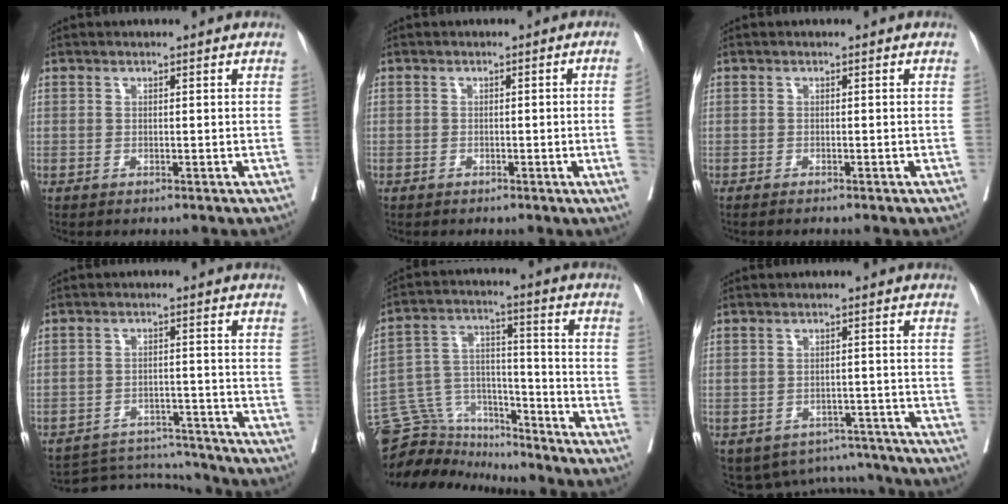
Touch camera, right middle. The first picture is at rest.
{"total": 2.6, "force": [-0.6, -0.6, 2.4], "torque": [-0.031, 0.001, -0.009]}
{"total": 1.7, "force": [-1.5, 0.0, 0.8], "torque": [-0.012, -0.001, -0.018]}
{"total": 8.3, "force": [-8.1, 0.8, -1.3], "torque": [0.019, 0.017, -0.121]}
{"total": 11.7, "force": [-11.1, 3.6, 1.4], "torque": [-0.027, 0.056, -0.195]}
{"total": 8.5, "force": [-7.7, 3.7, 0.1], "torque": [0.011, 0.029, -0.094]}